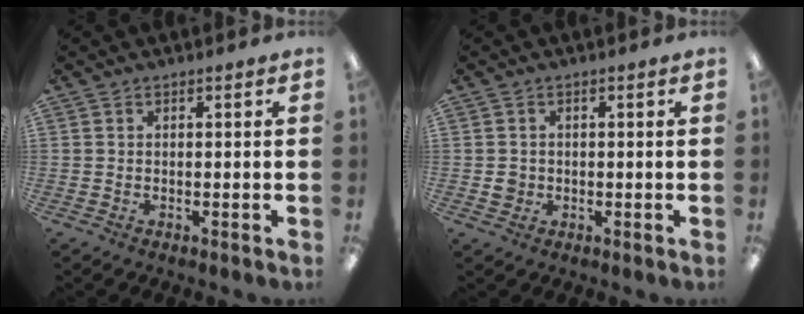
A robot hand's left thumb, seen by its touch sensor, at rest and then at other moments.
{"total": 2.0, "force": [0.0, 1.9, 0.6], "torque": [-0.006, 0.001, -0.005]}